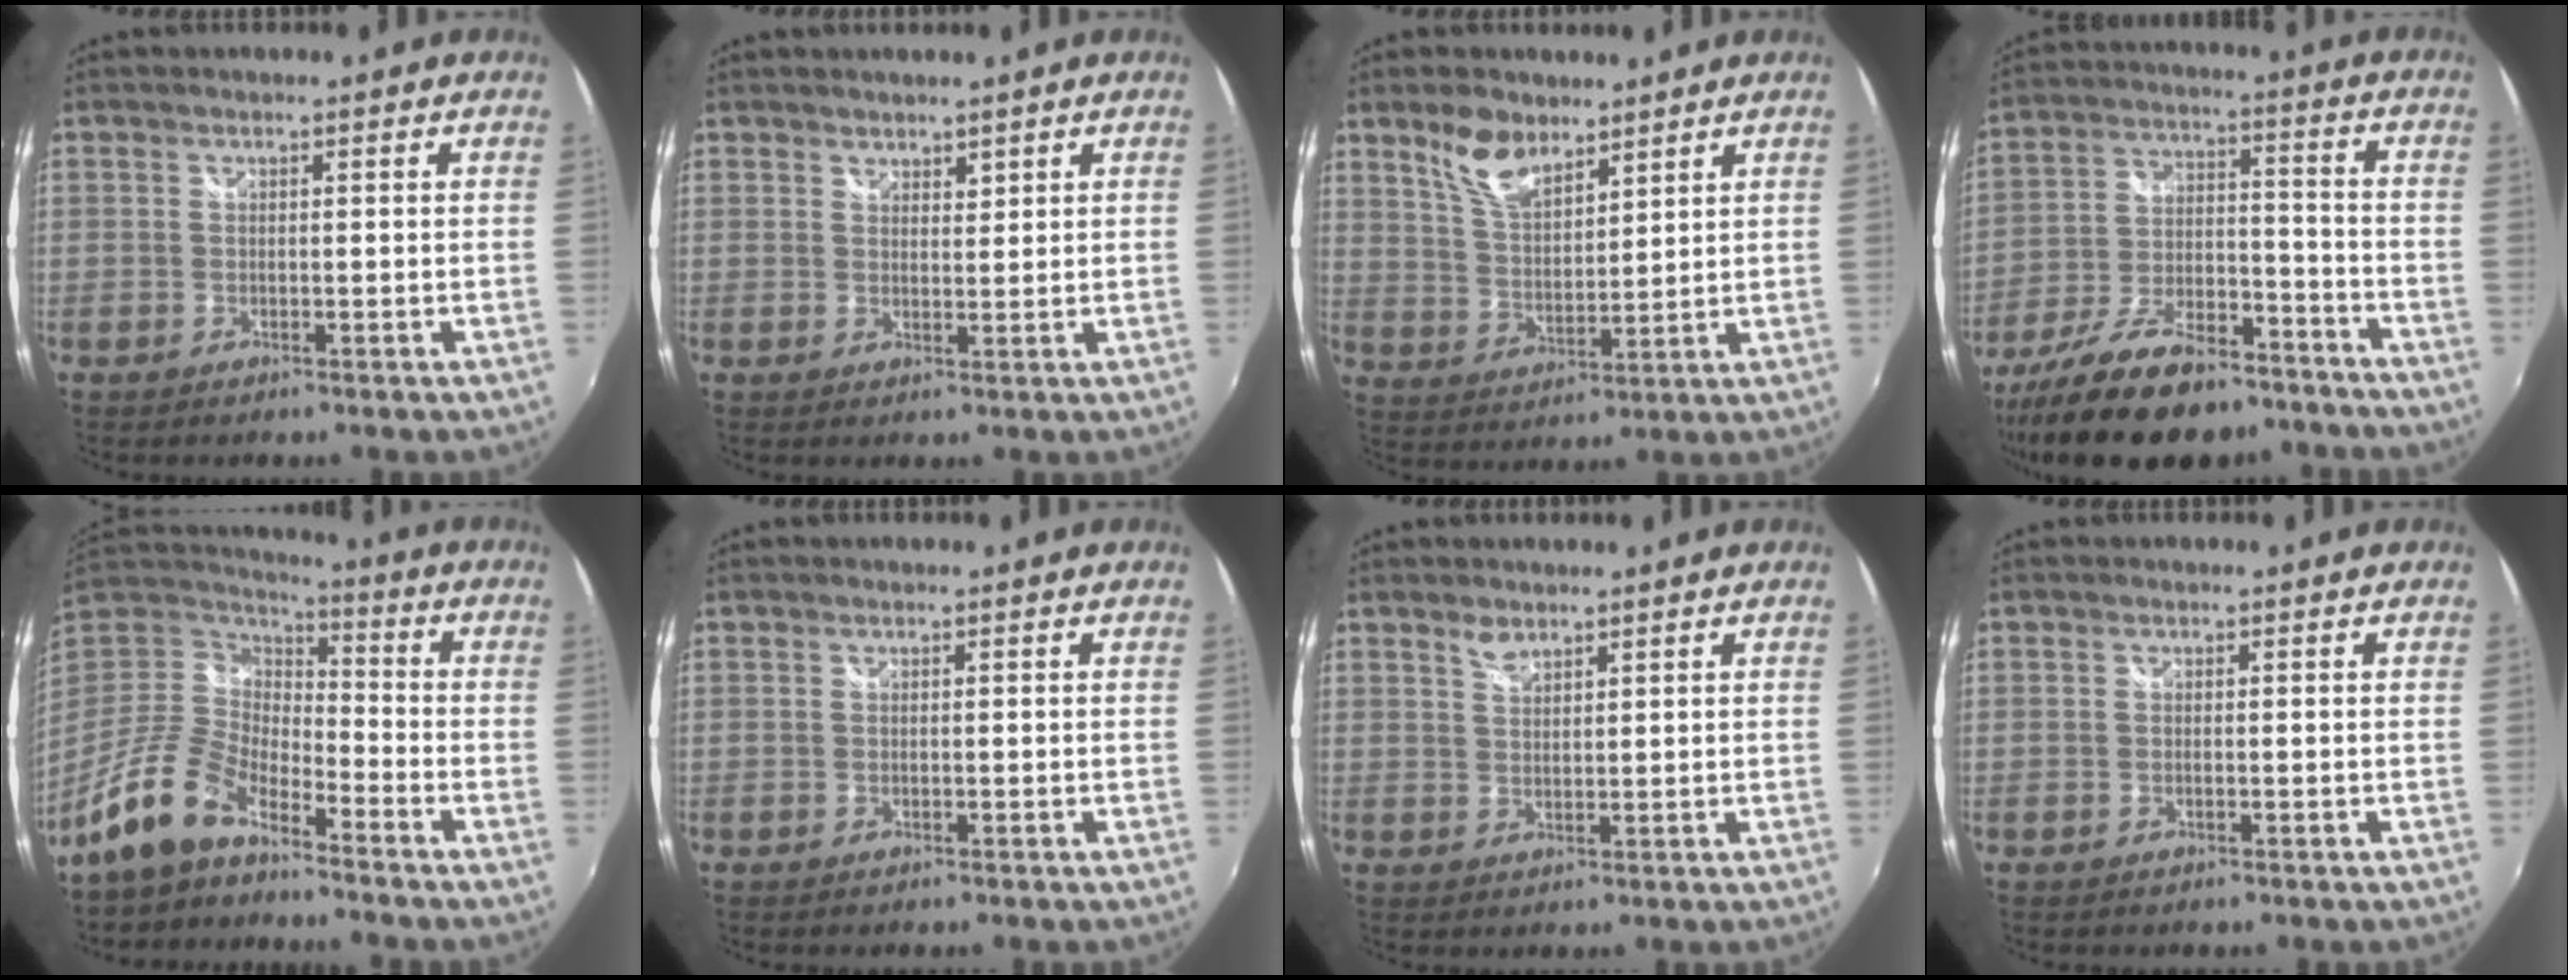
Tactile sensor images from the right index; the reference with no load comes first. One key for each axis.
{"total": 1.8, "fx": 1.5, "fy": 0.8, "fz": 0.2, "tx": 0.003, "ty": 0.002, "tz": 0.026}
{"total": 8.4, "fx": 6.0, "fy": 3.8, "fz": 4.4, "tx": -0.081, "ty": 0.009, "tz": 0.119}
{"total": 21.1, "fx": -16.2, "fy": 7.8, "fz": 11.0, "tx": -0.209, "ty": -0.015, "tz": -0.255}
{"total": 11.8, "fx": -8.4, "fy": 4.8, "fz": 6.7, "tx": -0.146, "ty": 0.005, "tz": -0.167}
{"total": 0.0}
{"total": 2.4, "fx": 1.9, "fy": 1.0, "fz": 1.0, "tx": -0.016, "ty": 0.001, "tz": 0.035}
{"total": 0.6, "fx": -0.4, "fy": -0.1, "fz": 0.5, "tx": -0.008, "ty": -0.001, "tz": -0.006}